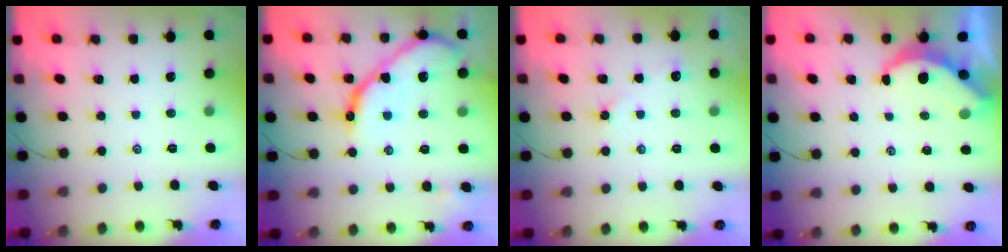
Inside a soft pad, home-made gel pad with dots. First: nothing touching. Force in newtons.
{"total": 14.5, "press": 14.5, "slide": 1.4}
{"total": 3.0, "press": 2.9, "slide": 0.4}
{"total": 4.7, "press": 4.7, "slide": 0.4}